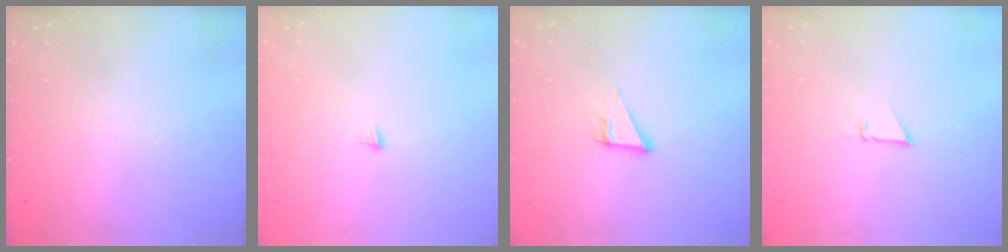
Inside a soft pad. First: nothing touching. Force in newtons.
{"total": 5.2, "press": 5.2, "slide": 0.3}
{"total": 4.6, "press": 4.6, "slide": 0.2}
{"total": 1.9, "press": 1.9, "slide": 0.0}